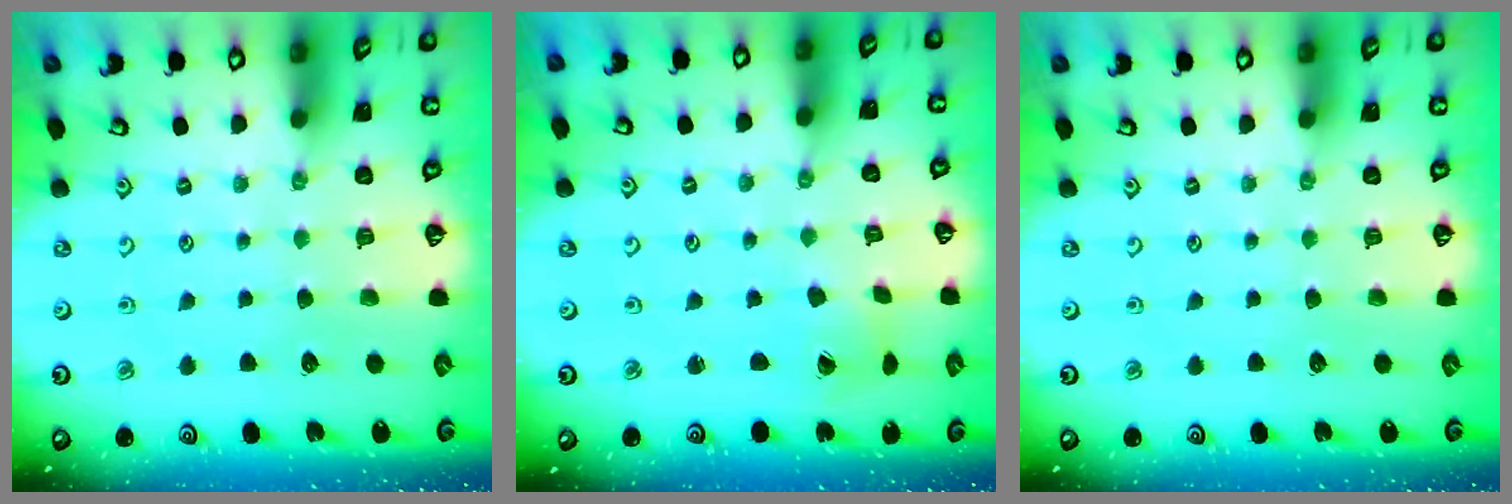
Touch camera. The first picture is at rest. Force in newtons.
{"total": 1.6, "press": 1.5, "slide": 0.3}
{"total": 0.0}